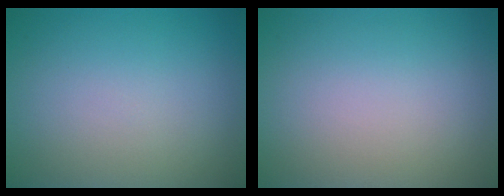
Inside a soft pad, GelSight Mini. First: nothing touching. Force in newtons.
{"total": 0.0}